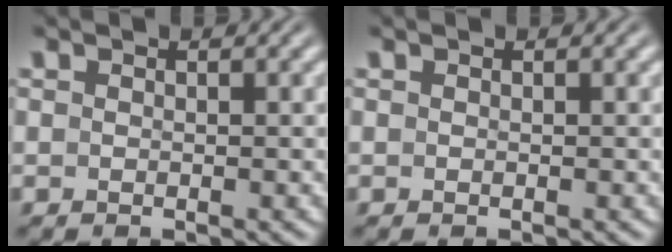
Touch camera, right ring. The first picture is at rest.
{"total": 0.0}